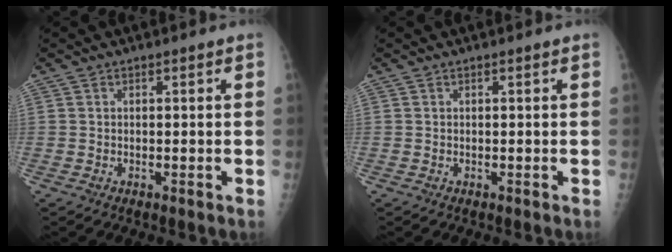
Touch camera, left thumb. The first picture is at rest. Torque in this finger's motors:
{"motor_torque": [0.00, 0.00, -0.02, -0.02, 0.00]}